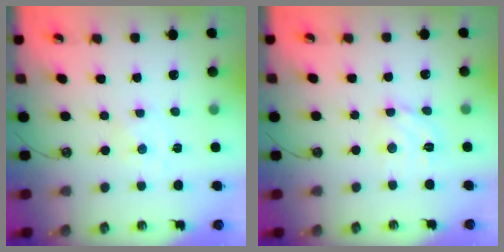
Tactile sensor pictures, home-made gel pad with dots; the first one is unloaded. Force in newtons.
{"total": 6.8, "press": 6.8, "slide": 0.5}